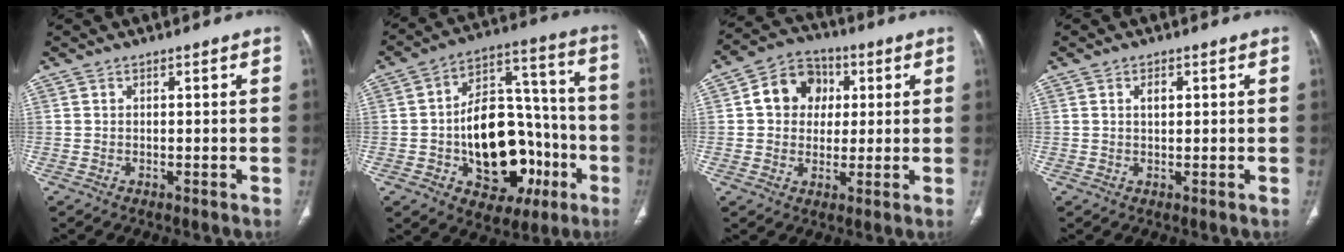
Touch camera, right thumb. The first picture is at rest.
{"total": 22.6, "force": [-5.9, 14.4, 16.4], "torque": [-0.198, 0.049, -0.071]}
{"total": 10.2, "force": [2.0, 8.6, 5.0], "torque": [-0.045, 0.009, 0.023]}
{"total": 1.9, "force": [0.6, 1.1, 1.5], "torque": [-0.019, 0.001, 0.010]}